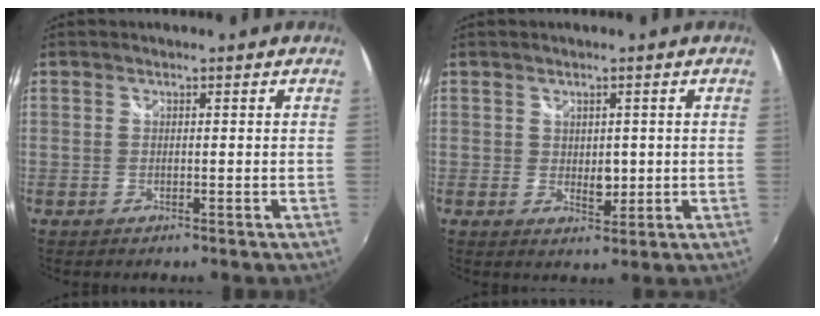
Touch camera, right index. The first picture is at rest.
{"total": 3.0, "force": [0.1, 2.2, 2.0], "torque": [-0.028, -0.005, 0.005]}